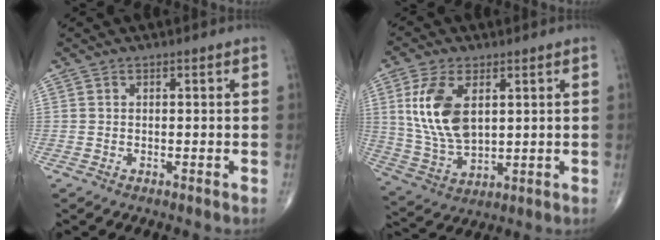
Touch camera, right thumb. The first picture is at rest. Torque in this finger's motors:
{"motor_torque": [-0.47, 1.17, 1.18, 0.44, 0.14]}